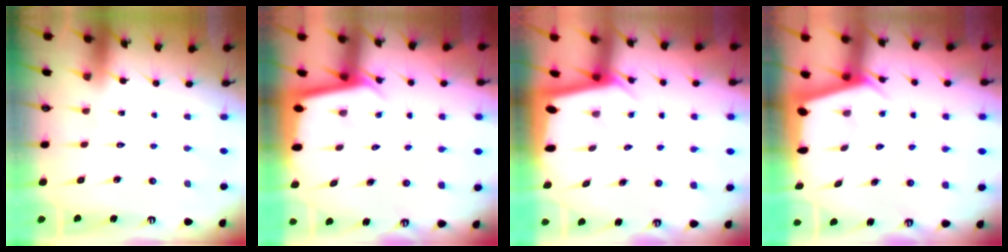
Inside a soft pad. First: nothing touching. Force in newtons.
{"total": 2.3, "press": 2.3, "slide": 0.1}
{"total": 1.8, "press": 1.8, "slide": 0.1}
{"total": 2.5, "press": 2.5, "slide": 0.3}